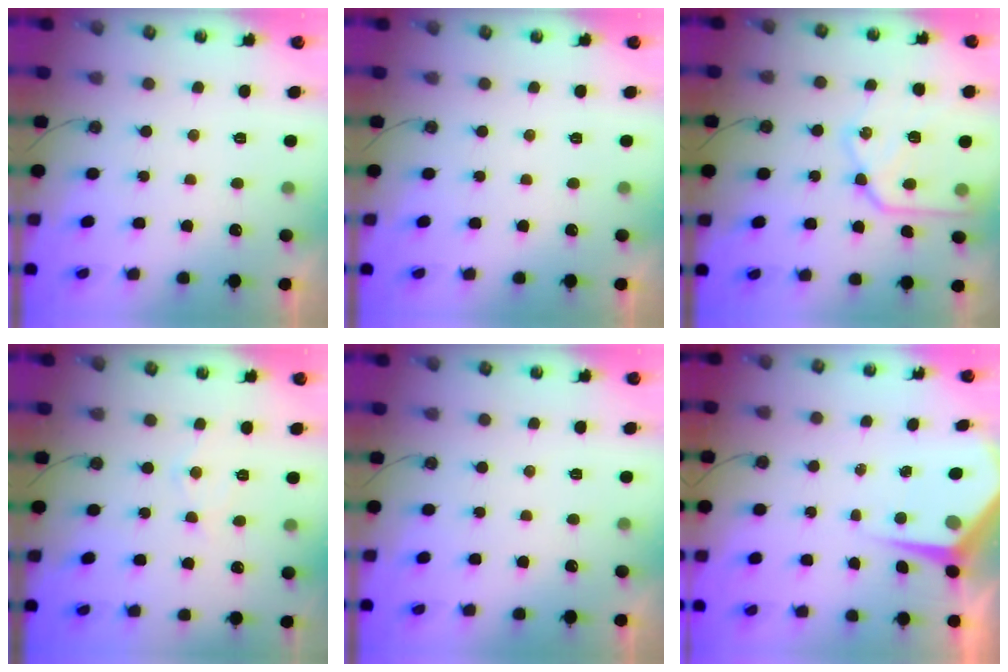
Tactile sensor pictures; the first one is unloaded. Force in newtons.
{"total": 0.0}
{"total": 16.8, "press": 16.8, "slide": 0.8}
{"total": 7.0, "press": 7.0, "slide": 0.8}
{"total": 0.0}
{"total": 5.3, "press": 5.3, "slide": 0.1}